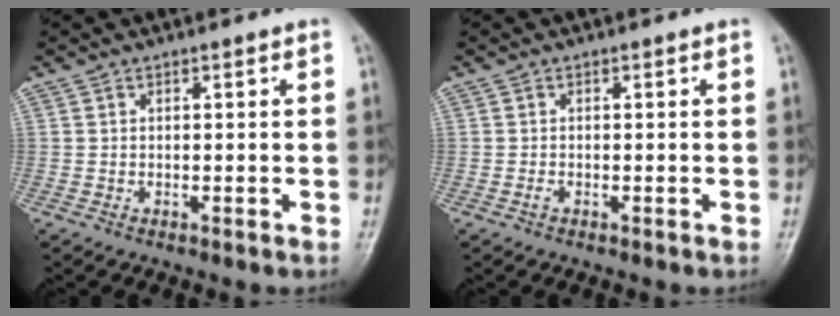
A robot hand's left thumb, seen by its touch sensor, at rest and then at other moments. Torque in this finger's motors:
{"motor_torque": [-0.28, -0.28, 0.44, 0.14, -0.02]}